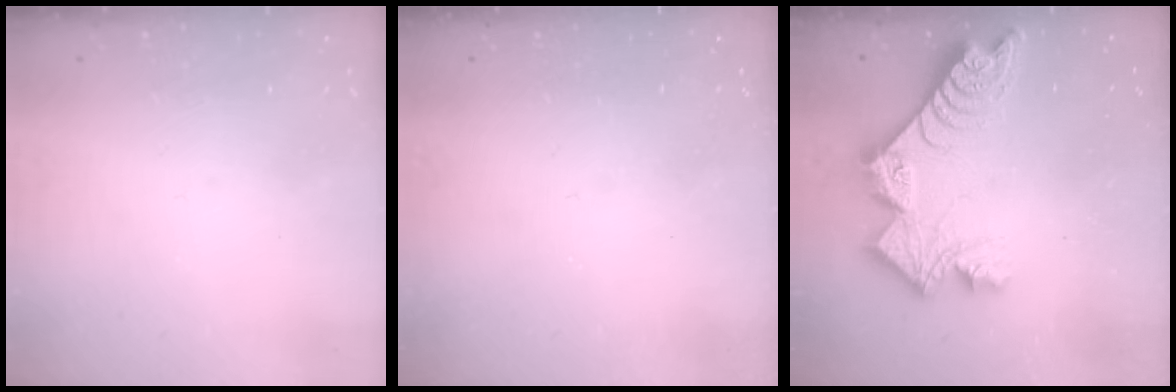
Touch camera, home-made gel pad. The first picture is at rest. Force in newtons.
{"total": 0.0}
{"total": 14.9, "press": 14.8, "slide": 1.5}